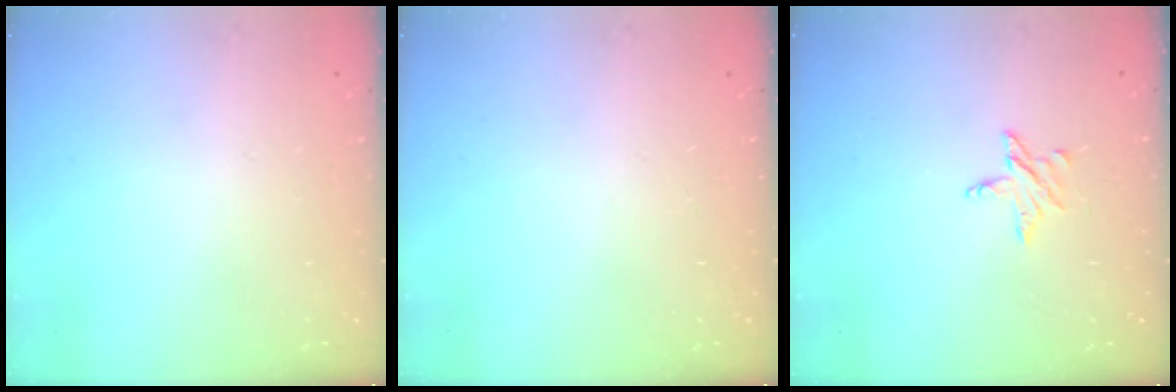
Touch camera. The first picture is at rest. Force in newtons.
{"total": 0.0}
{"total": 4.7, "press": 4.7, "slide": 0.4}